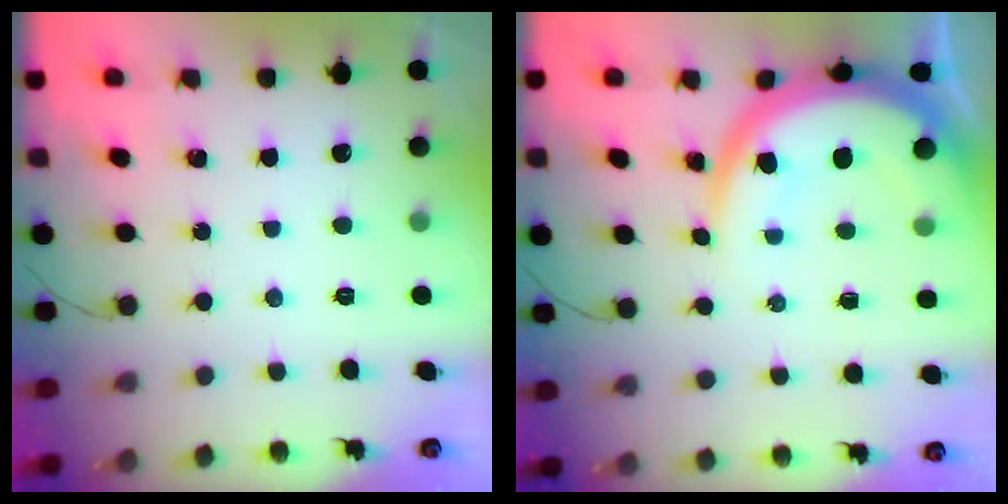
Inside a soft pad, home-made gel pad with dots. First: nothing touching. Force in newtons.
{"total": 13.1, "press": 13.1, "slide": 1.0}